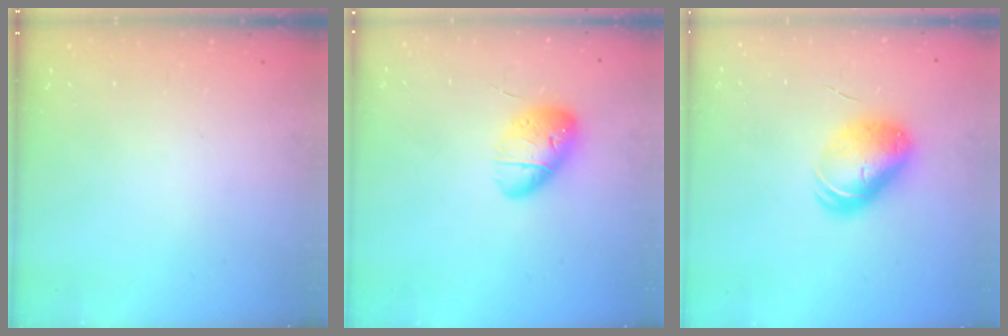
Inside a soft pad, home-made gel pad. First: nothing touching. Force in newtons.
{"total": 12.9, "press": 12.6, "slide": 2.8}
{"total": 8.9, "press": 8.7, "slide": 1.5}